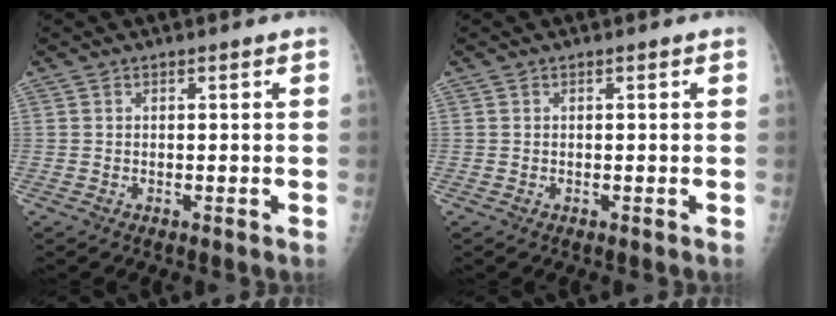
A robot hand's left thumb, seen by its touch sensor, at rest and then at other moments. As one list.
[{"total": 0.0}]